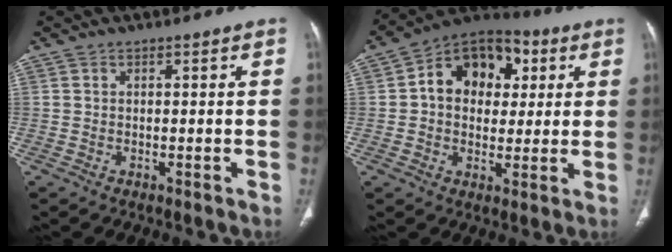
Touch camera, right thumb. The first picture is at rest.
{"total": 14.8, "force": [3.3, 10.9, 9.5], "torque": [-0.101, 0.014, 0.042]}